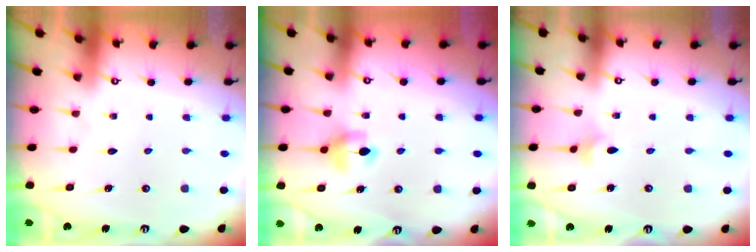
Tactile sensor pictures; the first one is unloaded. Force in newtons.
{"total": 5.9, "press": 5.9, "slide": 0.6}
{"total": 2.9, "press": 2.9, "slide": 0.5}